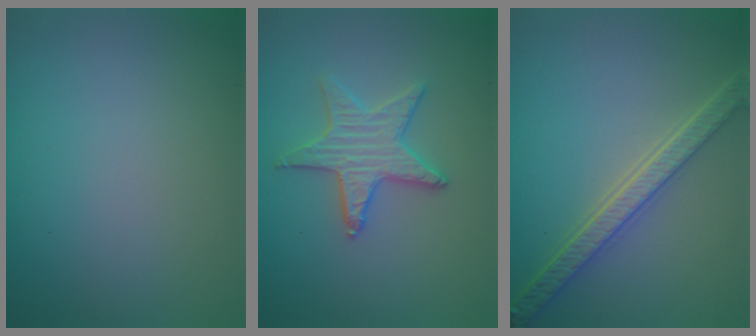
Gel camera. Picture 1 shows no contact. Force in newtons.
{"total": 3.3, "press": 3.3, "slide": 0.1}
{"total": 5.2, "press": 4.0, "slide": 3.3}